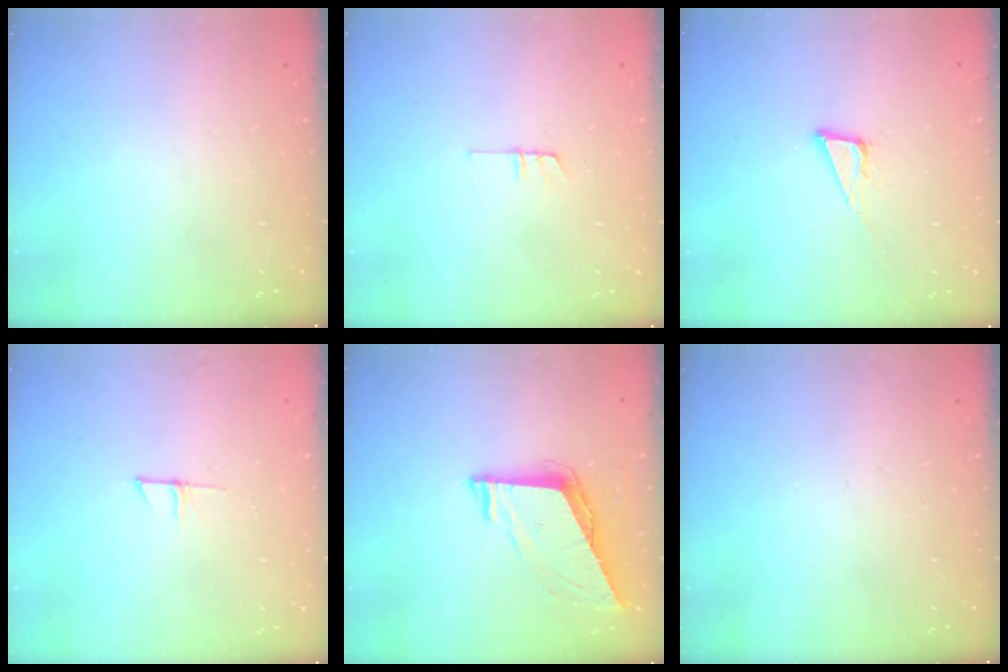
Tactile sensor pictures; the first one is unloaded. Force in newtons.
{"total": 3.7, "press": 3.7, "slide": 0.4}
{"total": 7.0, "press": 6.4, "slide": 2.8}
{"total": 4.0, "press": 4.0, "slide": 0.4}
{"total": 7.5, "press": 7.5, "slide": 0.5}
{"total": 0.0}